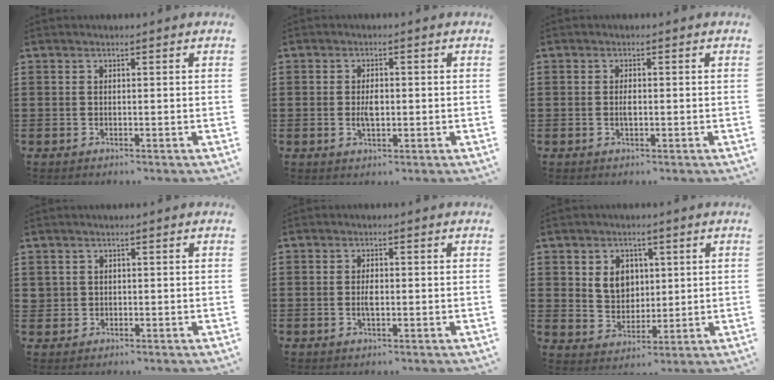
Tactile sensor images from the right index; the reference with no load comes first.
{"total": 2.9, "force": [-0.2, 1.4, 2.5], "torque": [-0.049, 0.002, -0.003]}
{"total": 1.8, "force": [-0.2, 0.6, 1.7], "torque": [-0.031, -0.001, -0.003]}
{"total": 1.1, "force": [0.2, 1.0, 0.1], "torque": [-0.007, 0.004, 0.002]}
{"total": 2.3, "force": [-0.3, 0.9, 2.1], "torque": [-0.047, -0.003, -0.007]}
{"total": 5.3, "force": [1.5, 4.4, 2.5], "torque": [-0.059, 0.011, 0.024]}